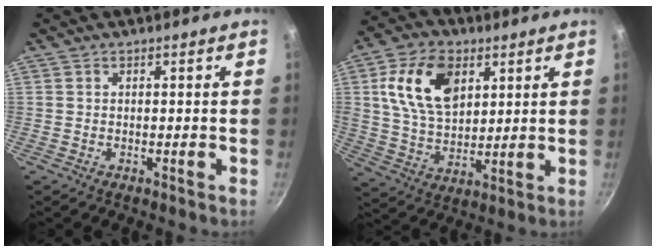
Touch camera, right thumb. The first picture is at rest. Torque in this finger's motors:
{"motor_torque": [0.79, 4.23, 1.08, -0.69, 0.72]}